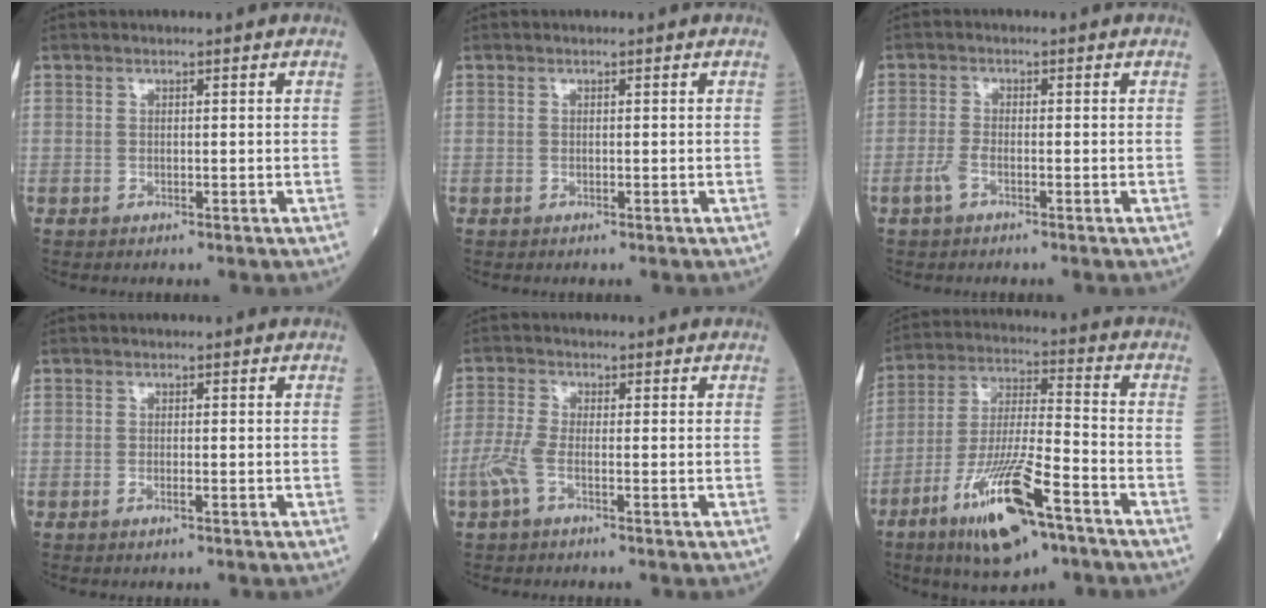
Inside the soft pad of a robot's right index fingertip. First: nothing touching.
{"total": 0.0}
{"total": 1.2, "force": [-0.6, 0.7, 0.8], "torque": [-0.017, 0.002, -0.011]}
{"total": 0.7, "force": [-0.3, 0.0, 0.7], "torque": [-0.014, -0.001, -0.004]}
{"total": 1.7, "force": [-0.9, 0.4, 1.4], "torque": [-0.036, -0.001, -0.024]}
{"total": 15.1, "force": [-8.5, 2.3, 12.3], "torque": [-0.243, -0.025, -0.150]}